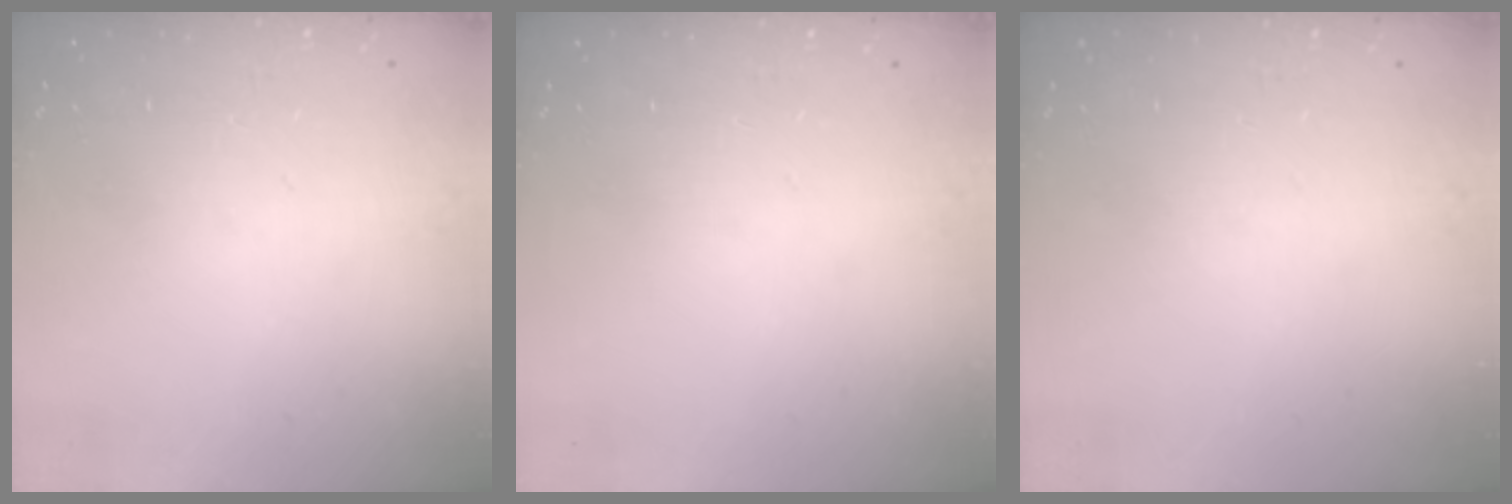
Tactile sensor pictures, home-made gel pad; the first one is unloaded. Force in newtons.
{"total": 0.0}
{"total": 0.0}